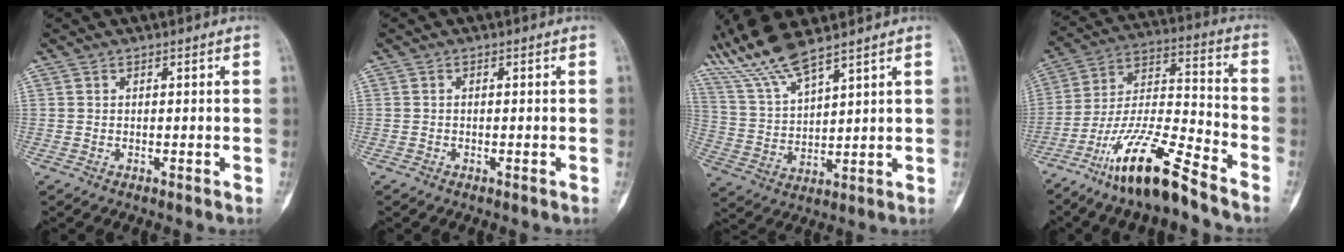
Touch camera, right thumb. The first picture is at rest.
{"total": 0.0}
{"total": 12.1, "force": [10.1, 1.9, 6.4], "torque": [-0.133, -0.035, 0.212]}
{"total": 17.1, "force": [-12.3, 3.3, 11.5], "torque": [-0.214, 0.076, -0.225]}